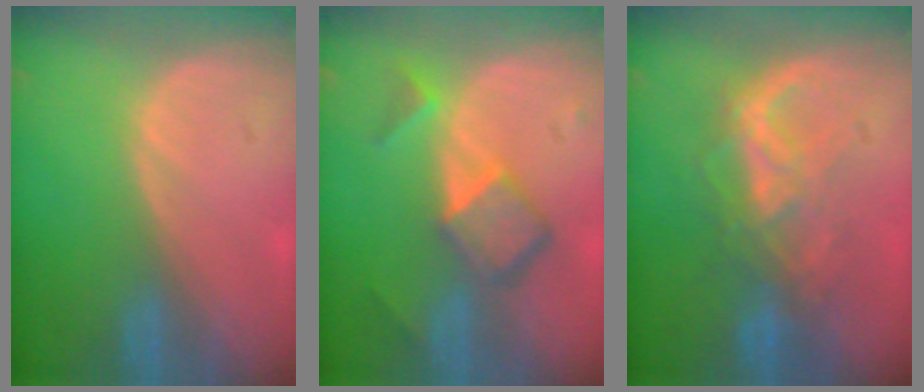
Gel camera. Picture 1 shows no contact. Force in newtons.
{"total": 6.8, "press": 5.8, "slide": 3.6}
{"total": 6.8, "press": 6.8, "slide": 0.7}